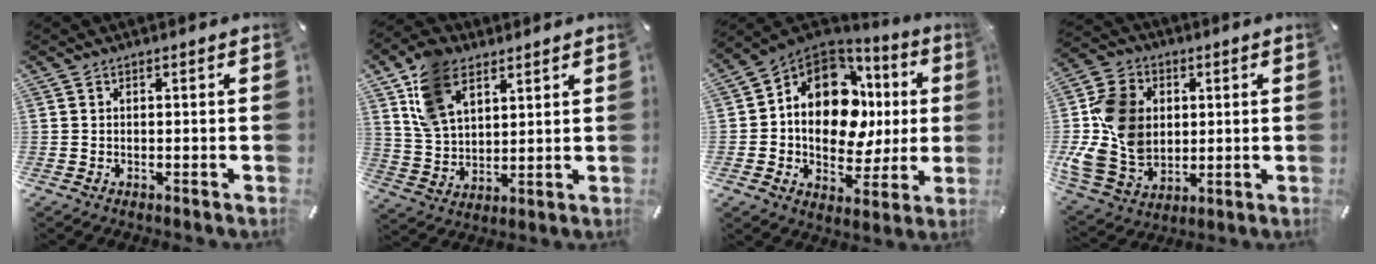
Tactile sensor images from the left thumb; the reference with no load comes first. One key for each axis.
{"total": 11.5, "fx": 6.3, "fy": 7.4, "fz": 6.2, "tx": -0.146, "ty": -0.008, "tz": 0.120}
{"total": 16.5, "fx": 2.2, "fy": 12.1, "fz": 11.0, "tx": -0.193, "ty": -0.016, "tz": 0.038}
{"total": 15.4, "fx": 1.4, "fy": 12.9, "fz": 8.3, "tx": -0.185, "ty": 0.007, "tz": 0.030}